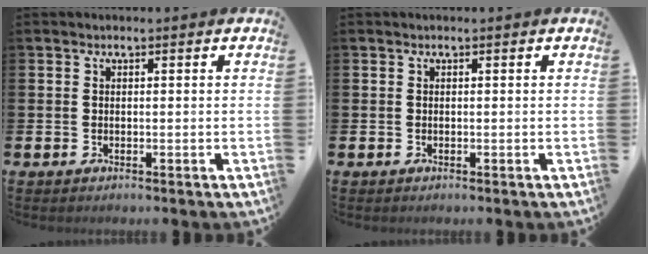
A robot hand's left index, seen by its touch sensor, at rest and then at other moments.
{"total": 0.0}